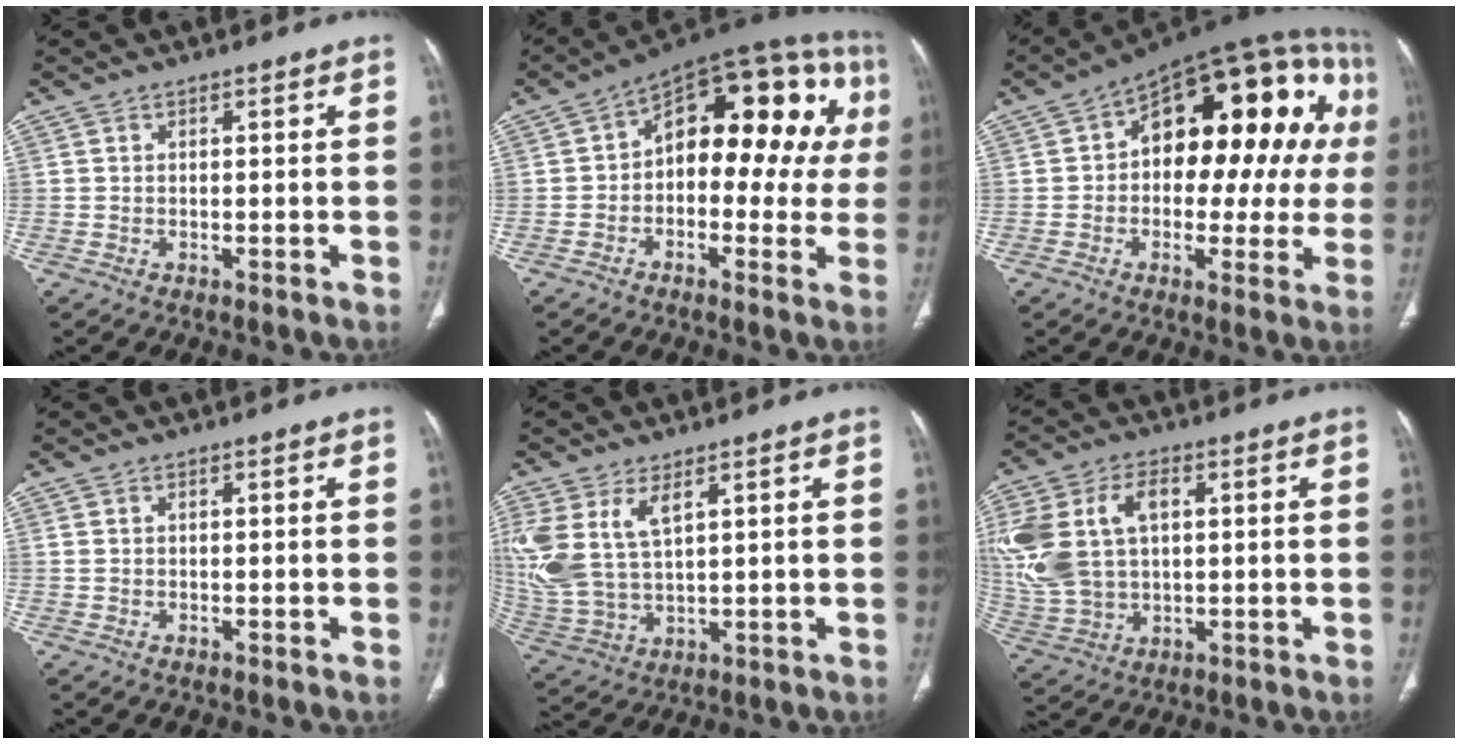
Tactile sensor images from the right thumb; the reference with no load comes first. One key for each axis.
{"total": 21.8, "fx": 2.5, "fy": 12.0, "fz": 18.1, "tx": -0.185, "ty": 0.043, "tz": 0.020}
{"total": 27.0, "fx": 3.9, "fy": 14.5, "fz": 22.4, "tx": -0.256, "ty": 0.044, "tz": 0.050}
{"total": 0.5, "fx": 0.2, "fy": 0.4, "fz": 0.4, "tx": -0.011, "ty": 0.011, "tz": 0.007}
{"total": 13.0, "fx": 5.1, "fy": 6.7, "fz": 9.9, "tx": -0.234, "ty": -0.012, "tz": 0.119}
{"total": 18.2, "fx": 3.6, "fy": 11.9, "fz": 13.3, "tx": -0.310, "ty": 0.009, "tz": 0.078}